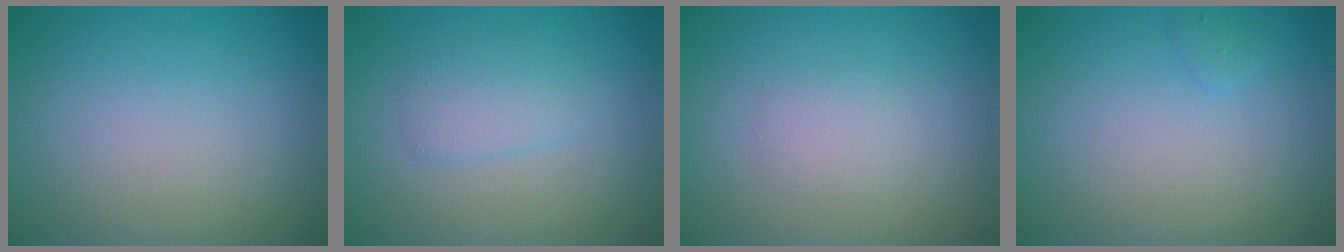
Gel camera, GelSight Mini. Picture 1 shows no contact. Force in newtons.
{"total": 1.9, "press": 1.9, "slide": 0.0}
{"total": 1.2, "press": 1.2, "slide": 0.0}
{"total": 0.6, "press": 0.6, "slide": 0.1}